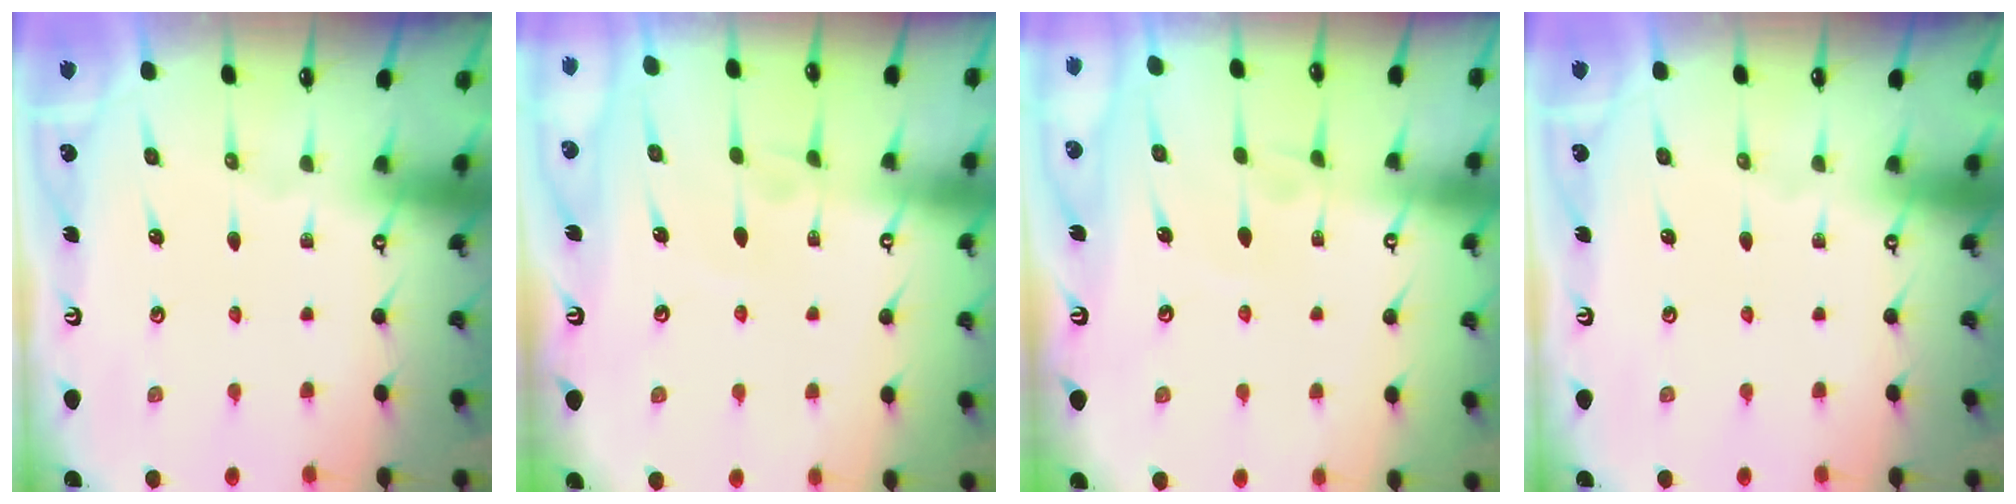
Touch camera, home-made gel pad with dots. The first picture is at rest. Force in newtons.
{"total": 3.3, "press": 3.3, "slide": 0.2}
{"total": 3.3, "press": 3.3, "slide": 0.2}
{"total": 0.0}